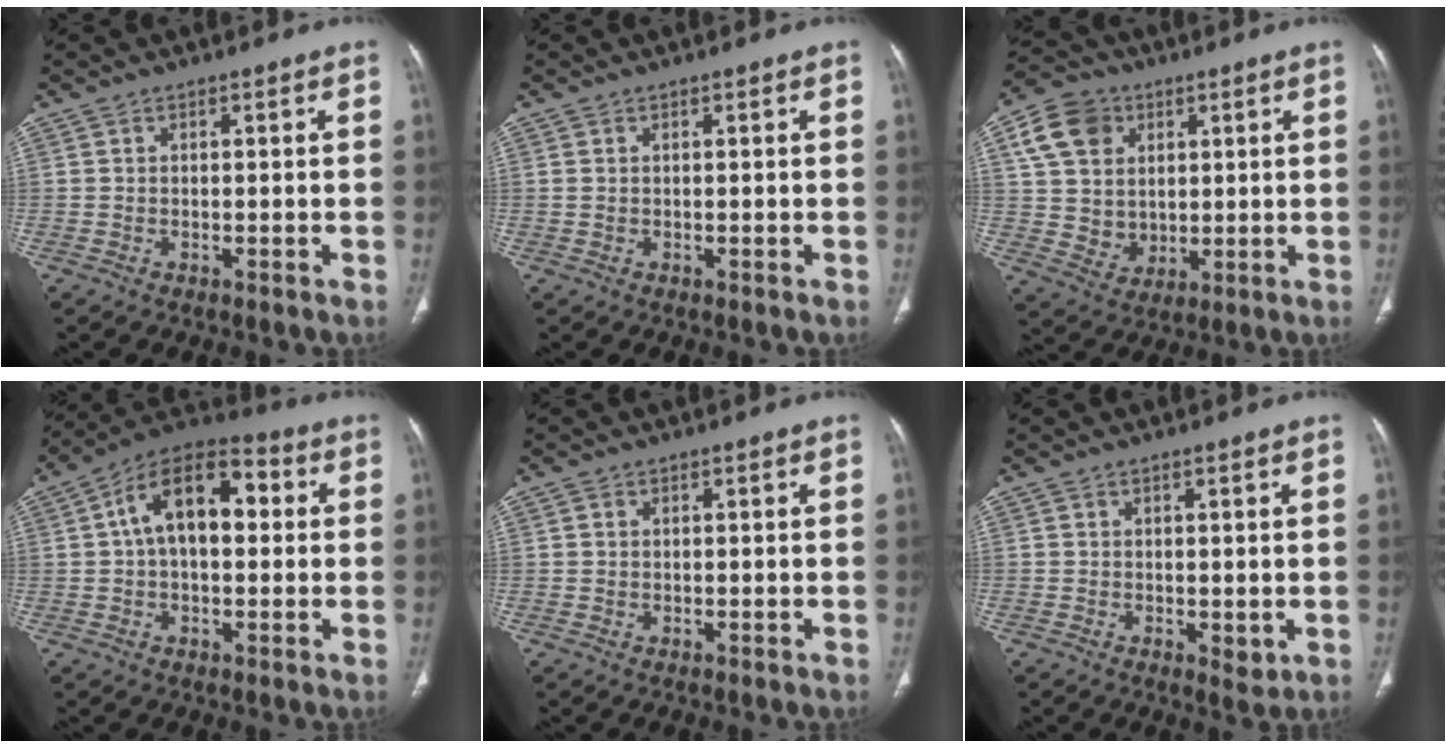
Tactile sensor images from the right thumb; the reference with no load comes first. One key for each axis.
{"total": 0.5, "fx": 0.1, "fy": 0.4, "fz": 0.3, "tx": -0.011, "ty": 0.002, "tz": 0.004}
{"total": 13.2, "fx": 4.4, "fy": 11.0, "fz": 5.8, "tx": -0.083, "ty": -0.009, "tz": 0.086}
{"total": 14.7, "fx": 2.3, "fy": 8.4, "fz": 11.8, "tx": -0.181, "ty": 0.036, "tz": 0.028}
{"total": 0.6, "fx": 0.2, "fy": 0.6, "fz": 0.2, "tx": 0.001, "ty": 0.001, "tz": 0.003}
{"total": 2.3, "fx": -0.3, "fy": 1.3, "fz": 1.8, "tx": -0.018, "ty": -0.005, "tz": 0.000}